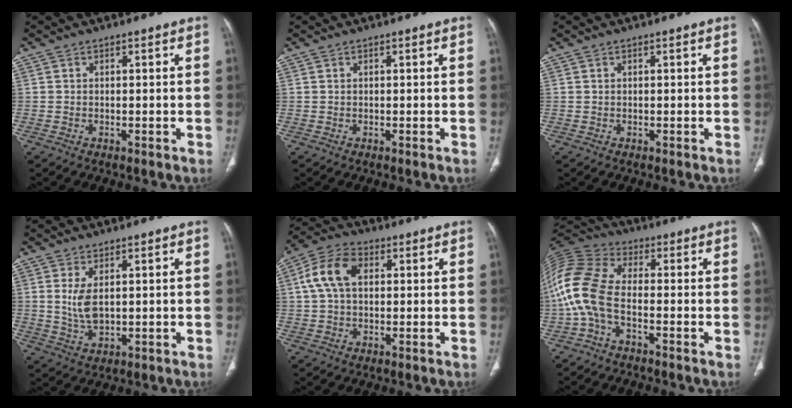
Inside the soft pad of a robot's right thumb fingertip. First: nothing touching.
{"total": 0.0}
{"total": 0.0}
{"total": 5.1, "force": [1.0, 2.5, 4.4], "torque": [-0.090, -0.009, 0.028]}
{"total": 9.1, "force": [1.9, 5.9, 6.7], "torque": [-0.136, 0.025, 0.031]}
{"total": 13.1, "force": [-2.8, 6.8, 10.8], "torque": [-0.249, 0.035, -0.064]}